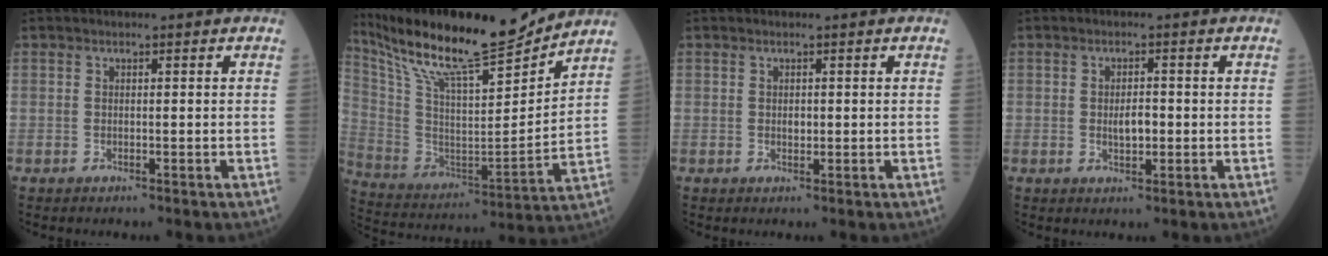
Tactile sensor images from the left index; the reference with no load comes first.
{"total": 22.0, "force": [19.2, 1.9, 10.6], "torque": [-0.212, -0.015, 0.331]}
{"total": 0.8, "force": [0.0, 0.5, 0.6], "torque": [-0.008, -0.003, -0.001]}
{"total": 2.7, "force": [-0.4, 1.1, 2.4], "torque": [-0.043, -0.002, -0.006]}